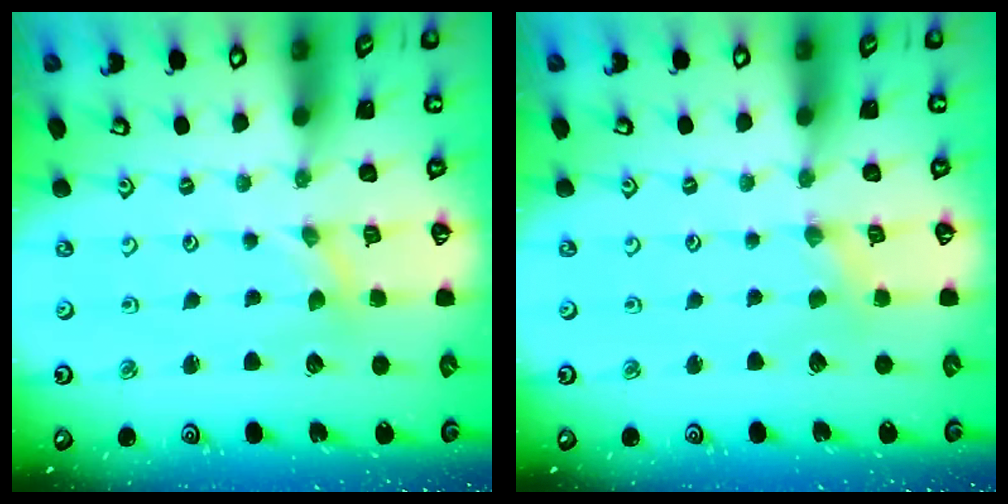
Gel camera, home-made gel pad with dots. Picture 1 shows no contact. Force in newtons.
{"total": 0.5, "press": 0.5, "slide": 0.1}